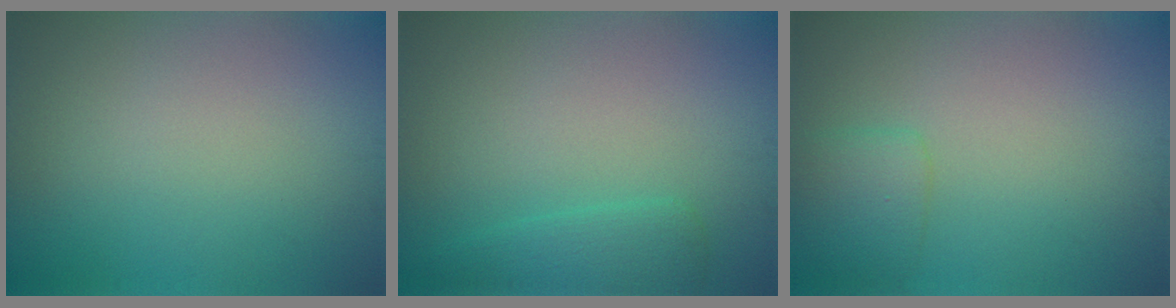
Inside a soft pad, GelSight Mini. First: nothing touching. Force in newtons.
{"total": 2.2, "press": 2.2, "slide": 0.0}
{"total": 2.0, "press": 1.9, "slide": 0.1}